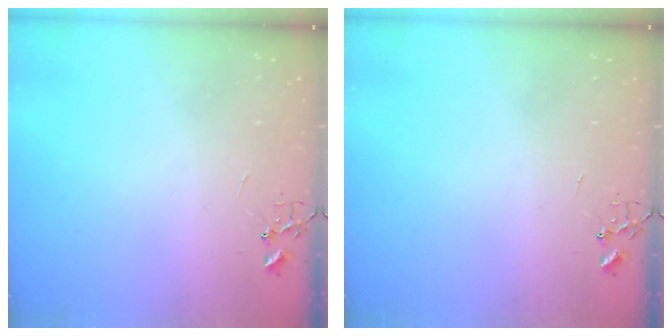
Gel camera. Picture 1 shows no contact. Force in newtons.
{"total": 0.0}